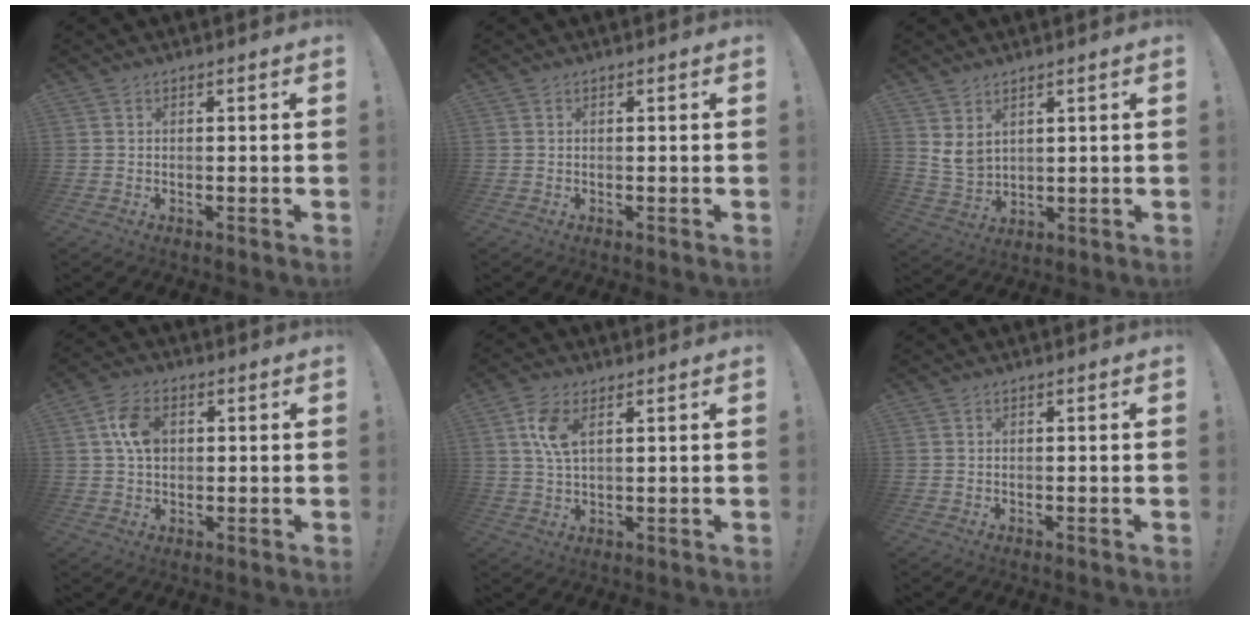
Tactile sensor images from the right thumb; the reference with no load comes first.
{"total": 0.0}
{"total": 5.8, "force": [3.6, 3.4, 3.0], "torque": [-0.062, -0.017, 0.072]}
{"total": 8.4, "force": [1.7, 5.7, 5.9], "torque": [-0.103, 0.010, 0.033]}
{"total": 7.4, "force": [2.8, 3.5, 5.9], "torque": [-0.123, -0.002, 0.047]}
{"total": 0.0}